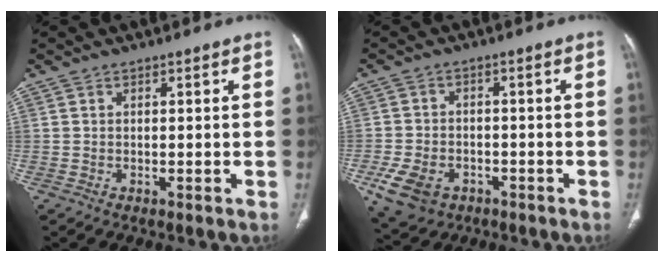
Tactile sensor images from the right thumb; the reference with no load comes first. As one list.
[{"total": 9.0, "force": [-4.1, 6.4, 4.9], "torque": [-0.098, 0.017, -0.062]}]